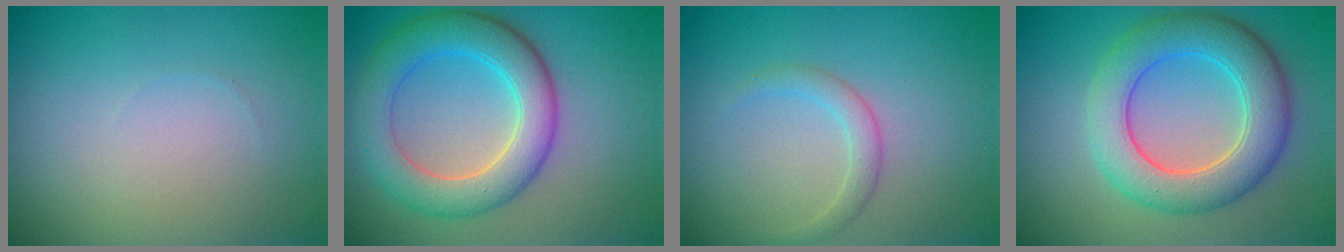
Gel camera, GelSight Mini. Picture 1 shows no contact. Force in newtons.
{"total": 6.7, "press": 6.7, "slide": 0.5}
{"total": 1.7, "press": 1.7, "slide": 0.1}
{"total": 6.7, "press": 6.7, "slide": 0.4}